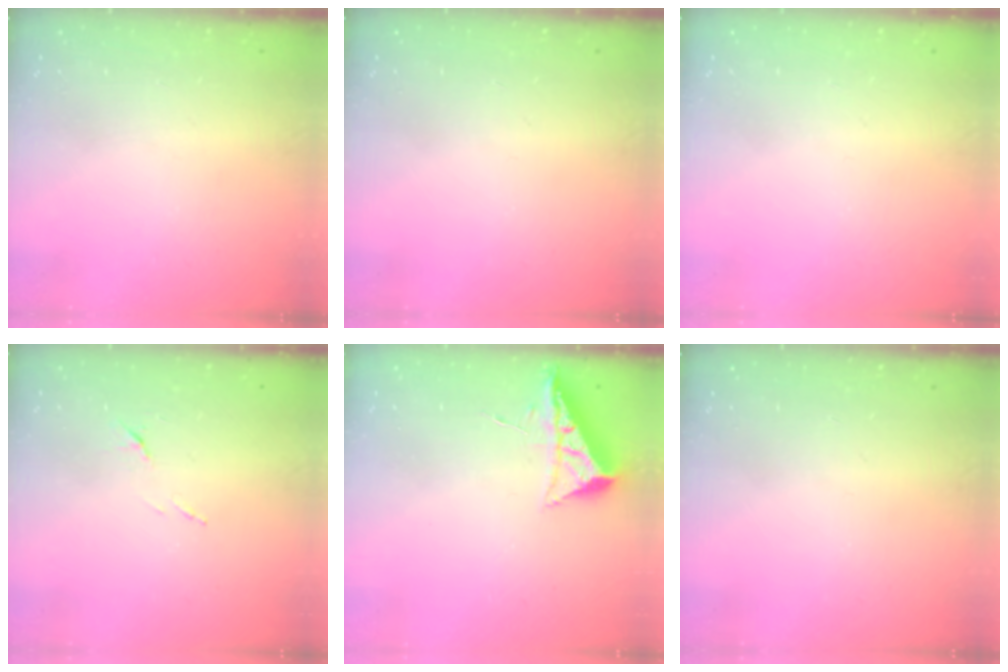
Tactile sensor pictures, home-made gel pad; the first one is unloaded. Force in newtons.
{"total": 0.0}
{"total": 0.0}
{"total": 6.8, "press": 6.8, "slide": 0.8}
{"total": 6.5, "press": 6.5, "slide": 0.8}
{"total": 0.0}